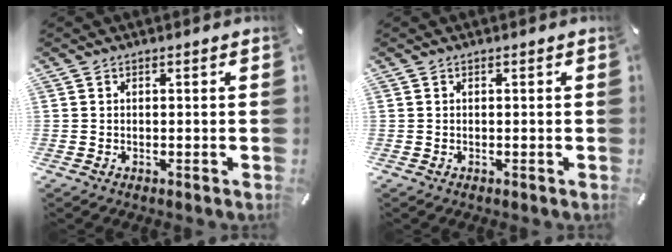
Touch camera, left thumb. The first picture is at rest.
{"total": 0.0}